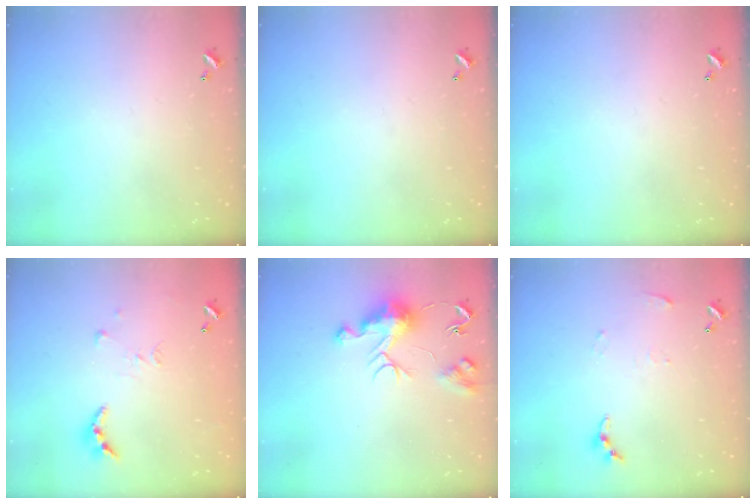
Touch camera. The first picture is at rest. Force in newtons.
{"total": 0.0}
{"total": 0.0}
{"total": 8.1, "press": 8.1, "slide": 0.7}
{"total": 10.1, "press": 10.0, "slide": 0.8}
{"total": 4.6, "press": 4.6, "slide": 0.5}